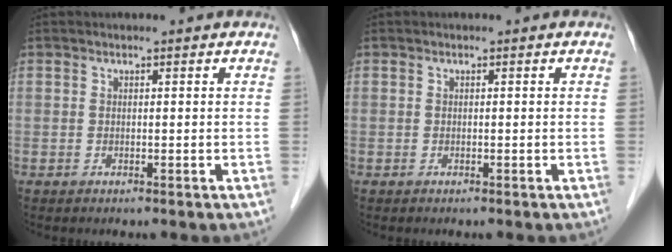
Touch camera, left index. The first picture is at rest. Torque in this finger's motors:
{"motor_torque": [0.00, 0.00, 0.00, 0.00]}